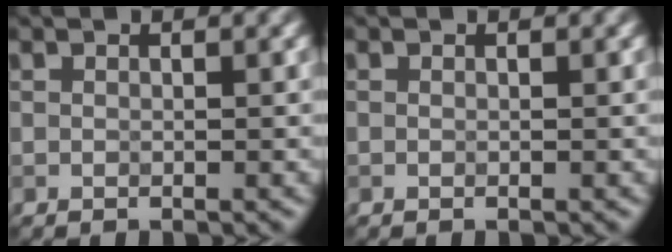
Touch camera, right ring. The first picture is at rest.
{"total": 0.0}